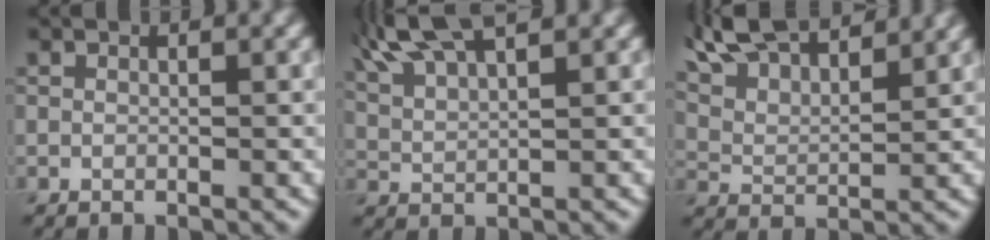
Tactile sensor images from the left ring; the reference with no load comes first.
{"total": 7.5, "force": [5.4, 2.2, 4.7], "torque": [-0.095, 0.033, 0.072]}
{"total": 10.9, "force": [8.9, 3.3, 5.5], "torque": [-0.116, 0.023, 0.126]}